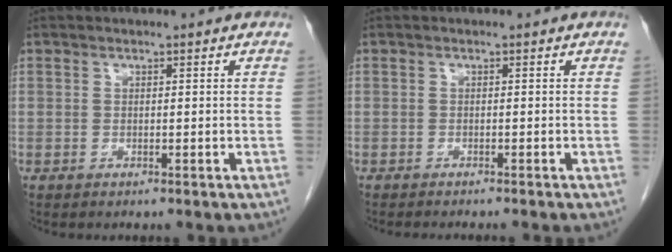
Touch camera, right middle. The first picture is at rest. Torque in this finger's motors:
{"motor_torque": [0.03, -0.03, 0.03, 0.00]}